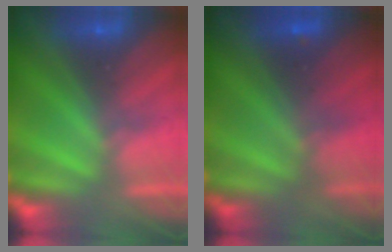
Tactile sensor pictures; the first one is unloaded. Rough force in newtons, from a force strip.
{"total": 1.9}